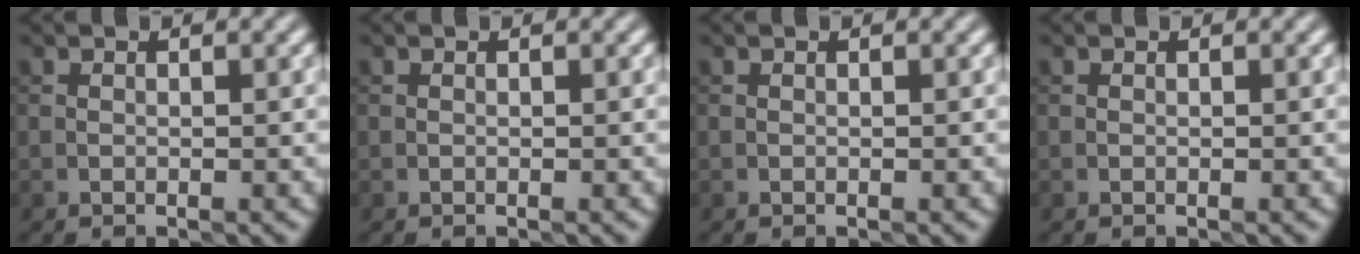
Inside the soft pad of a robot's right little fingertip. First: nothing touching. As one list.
[{"total": 0.0}, {"total": 0.0}, {"total": 0.0}]